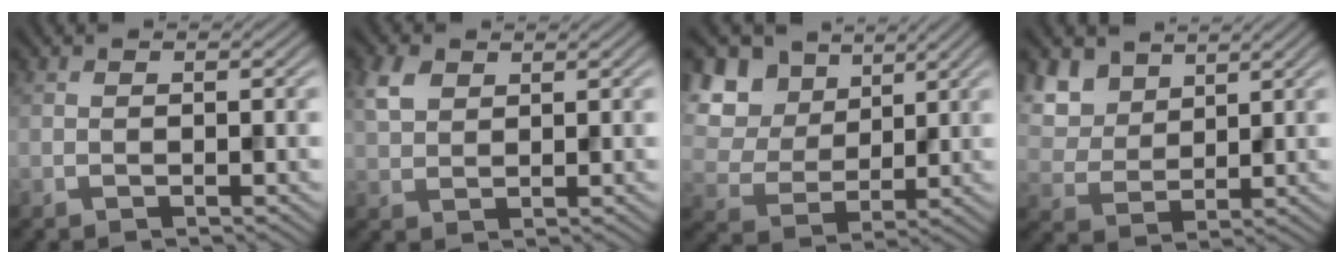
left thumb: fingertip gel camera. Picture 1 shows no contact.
{"total": 3.6, "force": [1.8, 2.3, 2.0], "torque": [-0.053, 0.006, 0.036]}
{"total": 10.4, "force": [4.8, 7.7, 5.2], "torque": [-0.166, 0.024, 0.095]}
{"total": 6.7, "force": [4.1, 4.3, 3.1], "torque": [-0.098, -0.006, 0.084]}